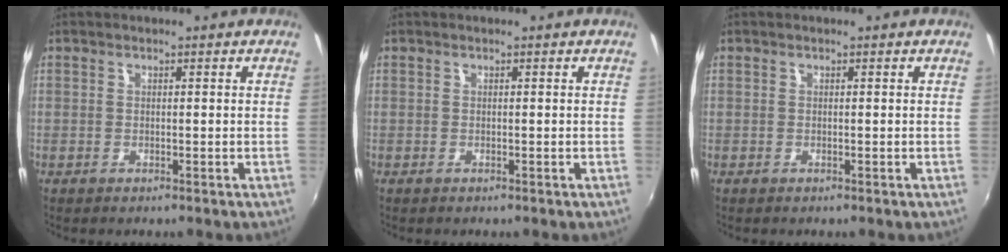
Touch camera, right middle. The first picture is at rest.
{"total": 0.0}
{"total": 0.0}